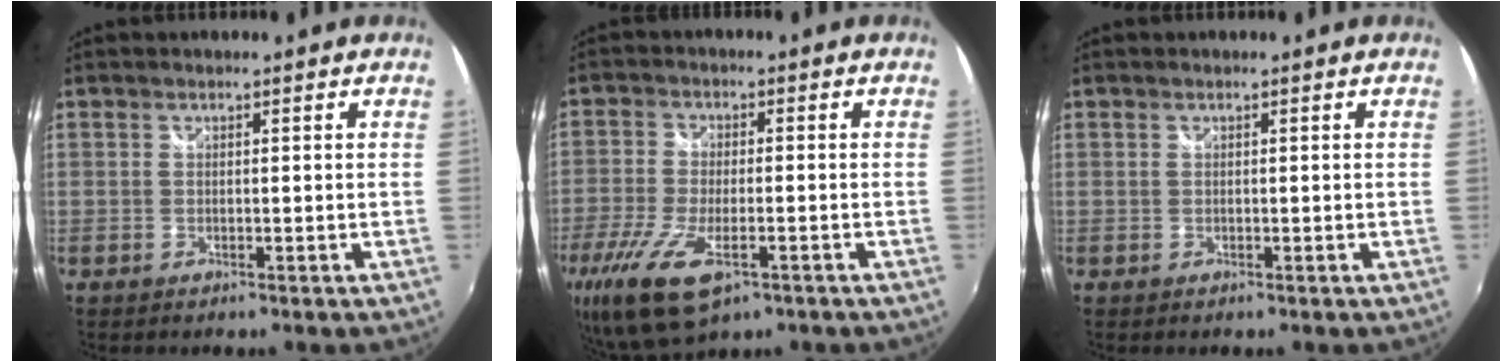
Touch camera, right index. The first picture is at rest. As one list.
[{"total": 14.9, "force": [-7.8, 6.0, 11.2], "torque": [-0.247, -0.053, -0.134]}, {"total": 0.0}]